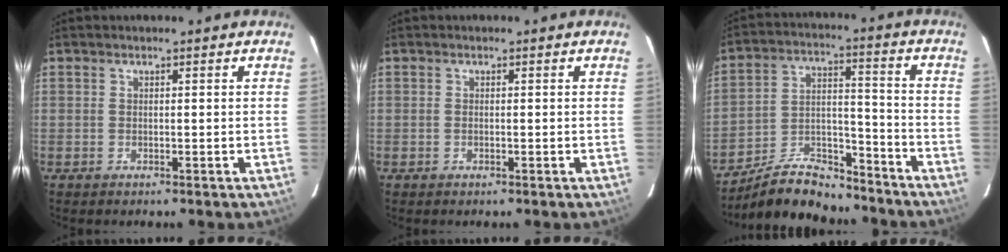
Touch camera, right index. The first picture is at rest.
{"total": 0.0}
{"total": 13.8, "force": [-11.6, 5.3, 5.2], "torque": [-0.107, 0.034, -0.188]}